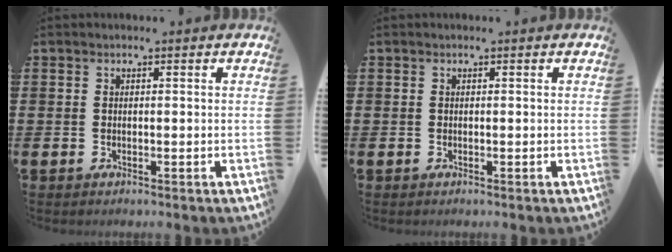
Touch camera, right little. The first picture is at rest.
{"total": 0.0}